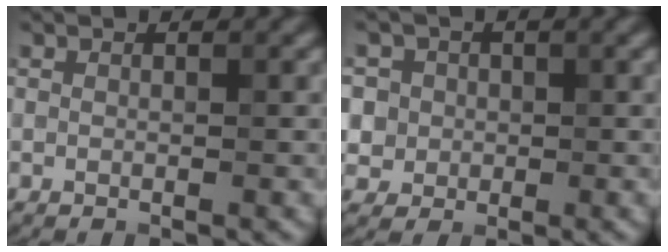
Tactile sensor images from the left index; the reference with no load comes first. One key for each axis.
{"total": 5.3, "fx": 1.3, "fy": 4.9, "fz": 1.6, "tx": -0.028, "ty": 0.028, "tz": 0.005}